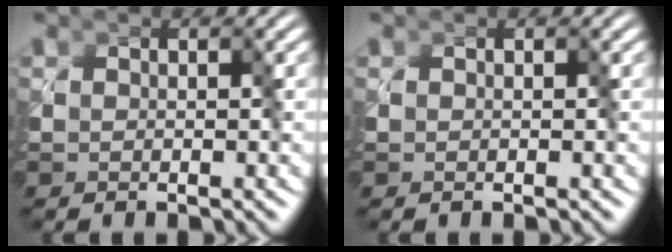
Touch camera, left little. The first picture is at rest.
{"total": 0.0}